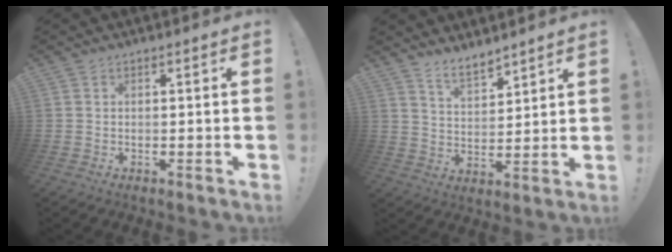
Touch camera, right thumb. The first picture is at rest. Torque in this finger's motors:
{"motor_torque": [-0.47, 1.03, 0.07, -0.02, -0.01]}